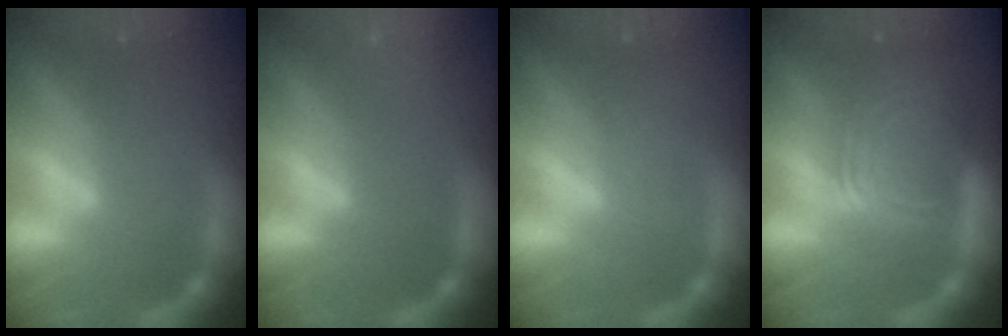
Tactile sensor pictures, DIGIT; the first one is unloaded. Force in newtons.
{"total": 4.0}
{"total": 1.5}
{"total": 9.1}